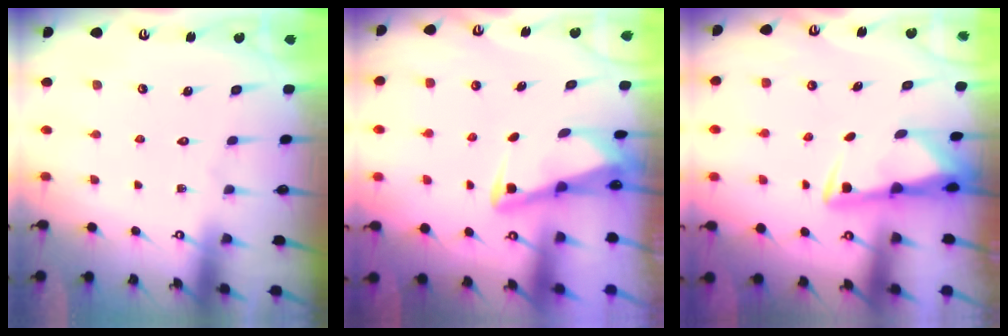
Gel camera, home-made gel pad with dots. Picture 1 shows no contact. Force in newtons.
{"total": 3.0, "press": 3.0, "slide": 0.4}
{"total": 3.0, "press": 2.9, "slide": 0.5}